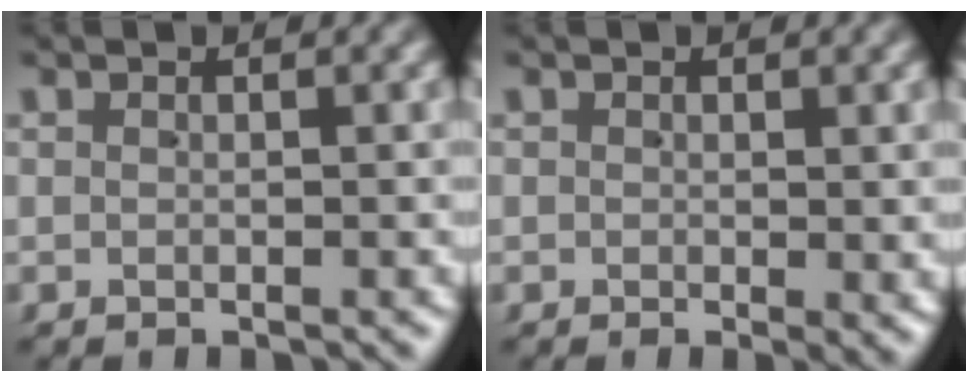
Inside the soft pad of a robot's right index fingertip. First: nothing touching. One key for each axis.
{"total": 0.8, "fx": 0.1, "fy": 0.3, "fz": 0.8, "tx": -0.006, "ty": -0.005, "tz": 0.003}